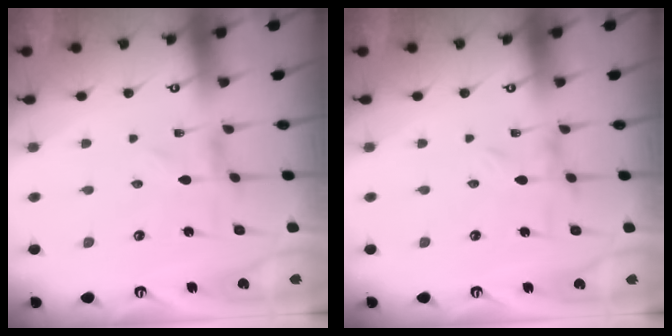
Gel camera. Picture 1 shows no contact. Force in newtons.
{"total": 0.0}